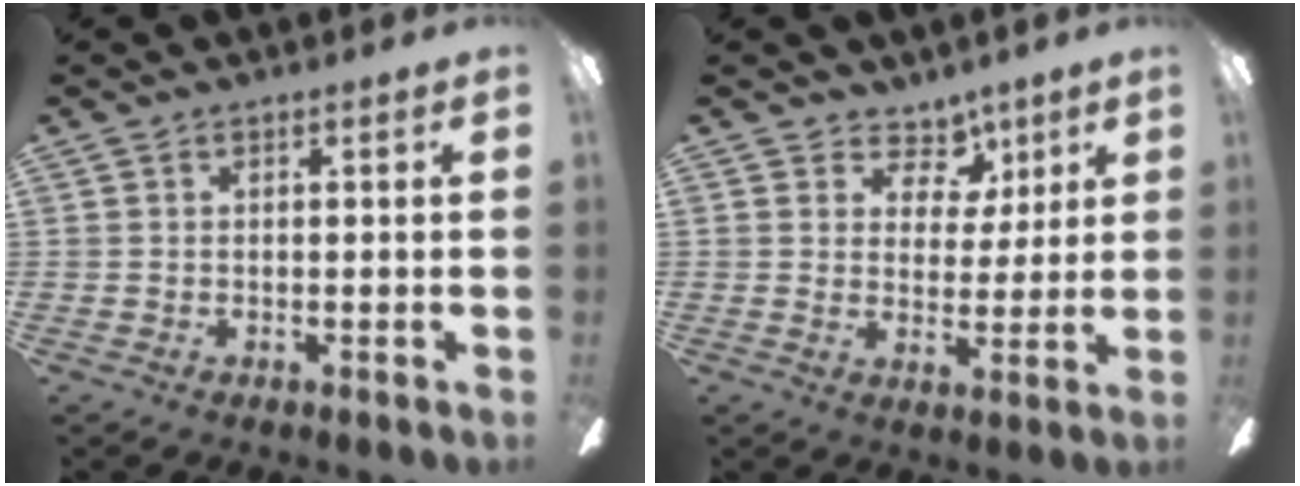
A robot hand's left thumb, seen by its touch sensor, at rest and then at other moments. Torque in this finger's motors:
{"motor_torque": [0.23, -0.36, -0.26, -0.15, -0.06]}